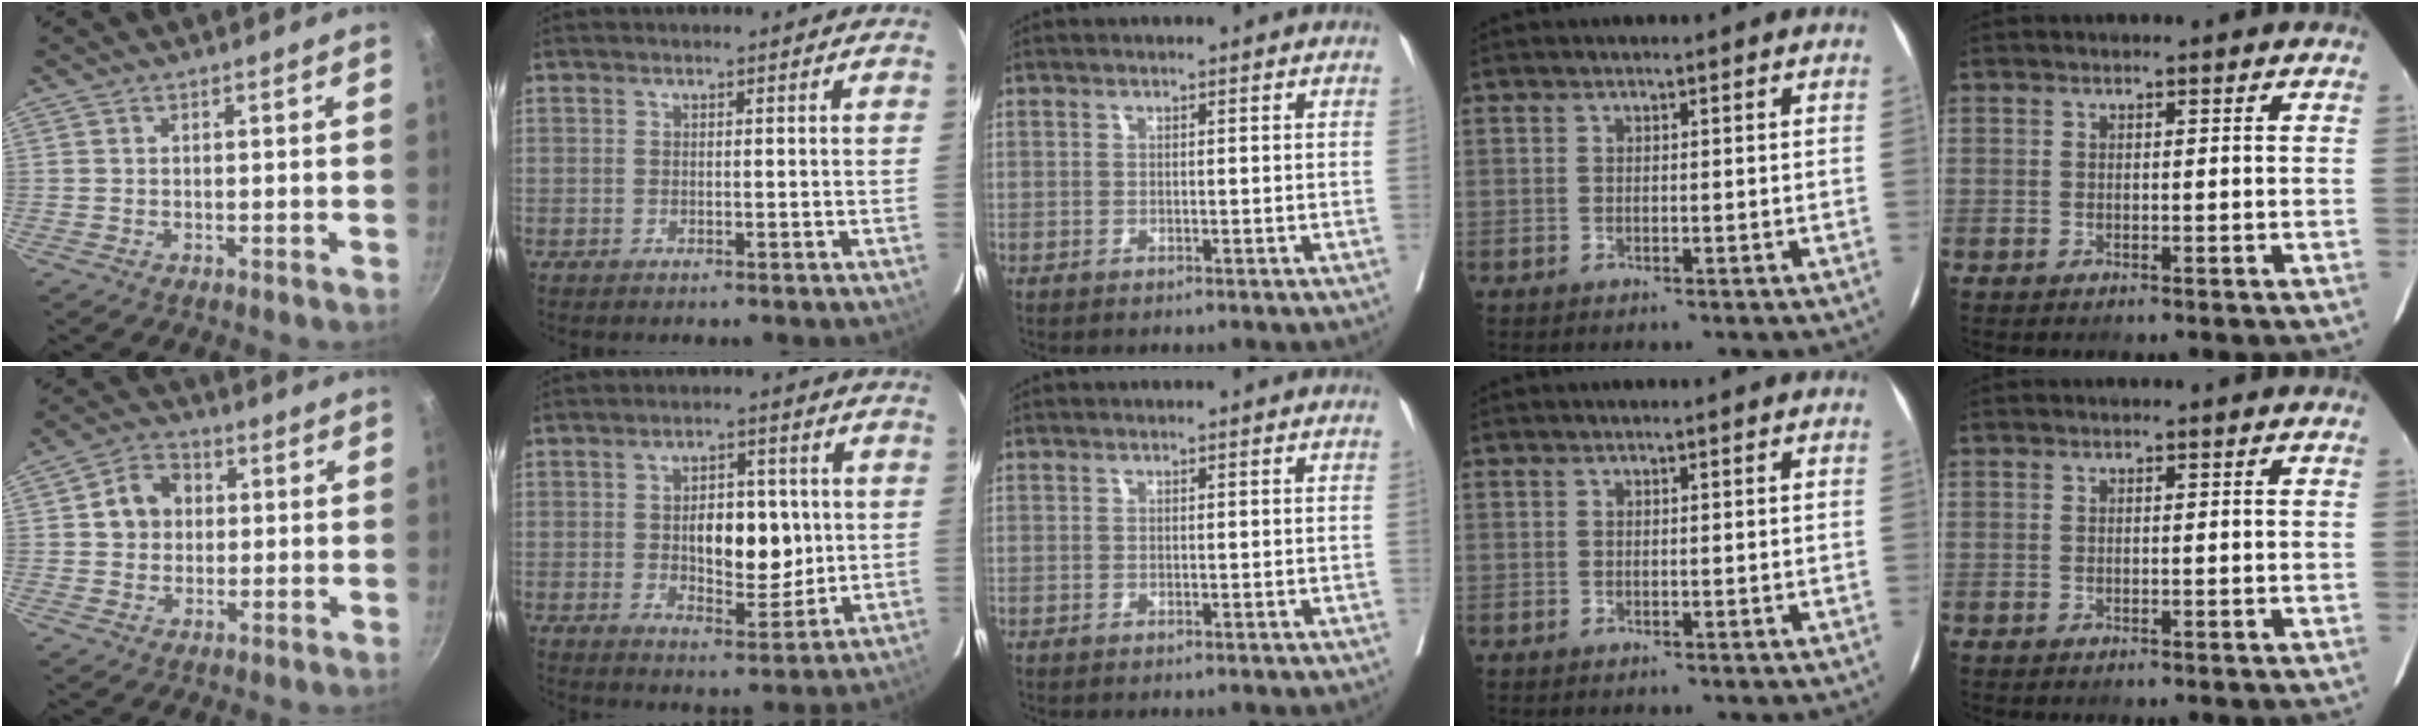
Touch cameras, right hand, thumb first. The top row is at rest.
{"thumb": {"total": 8.2, "force": [1.1, 6.9, 4.3], "torque": [-0.048, 0.012, 0.010]}, "index": {"total": 9.4, "force": [0.4, 4.6, 8.2], "torque": [-0.123, 0.006, 0.017]}}